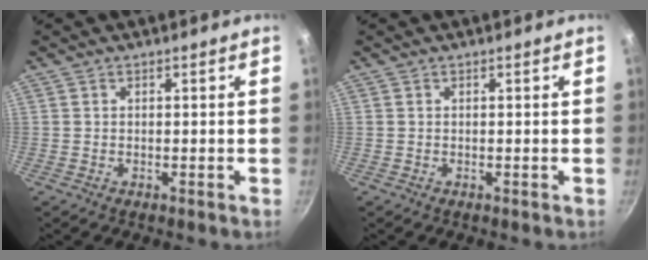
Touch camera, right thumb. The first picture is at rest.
{"total": 0.0}